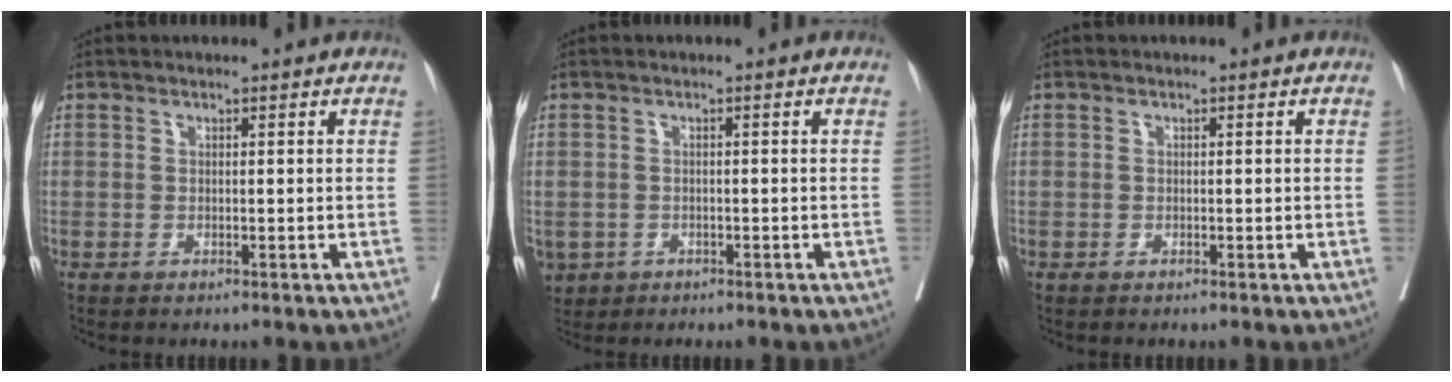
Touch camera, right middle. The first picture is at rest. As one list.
[{"total": 4.9, "force": [-2.5, 4.0, 1.5], "torque": [-0.037, -0.002, -0.037]}, {"total": 0.0}]